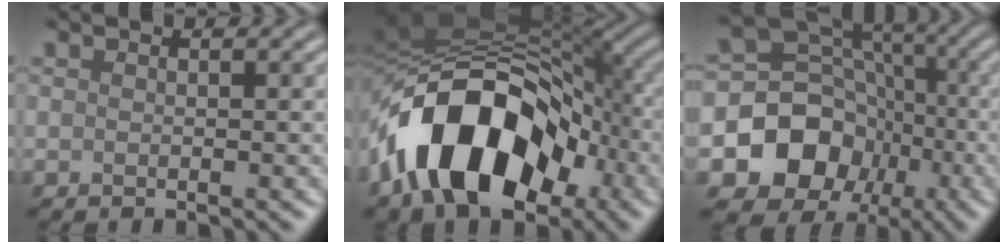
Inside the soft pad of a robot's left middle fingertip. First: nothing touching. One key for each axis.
{"total": 13.8, "fx": -4.8, "fy": 8.5, "fz": 9.8, "tx": -0.155, "ty": 0.010, "tz": -0.092}
{"total": 9.7, "fx": -2.7, "fy": 8.3, "fz": 4.1, "tx": -0.069, "ty": 0.004, "tz": -0.055}